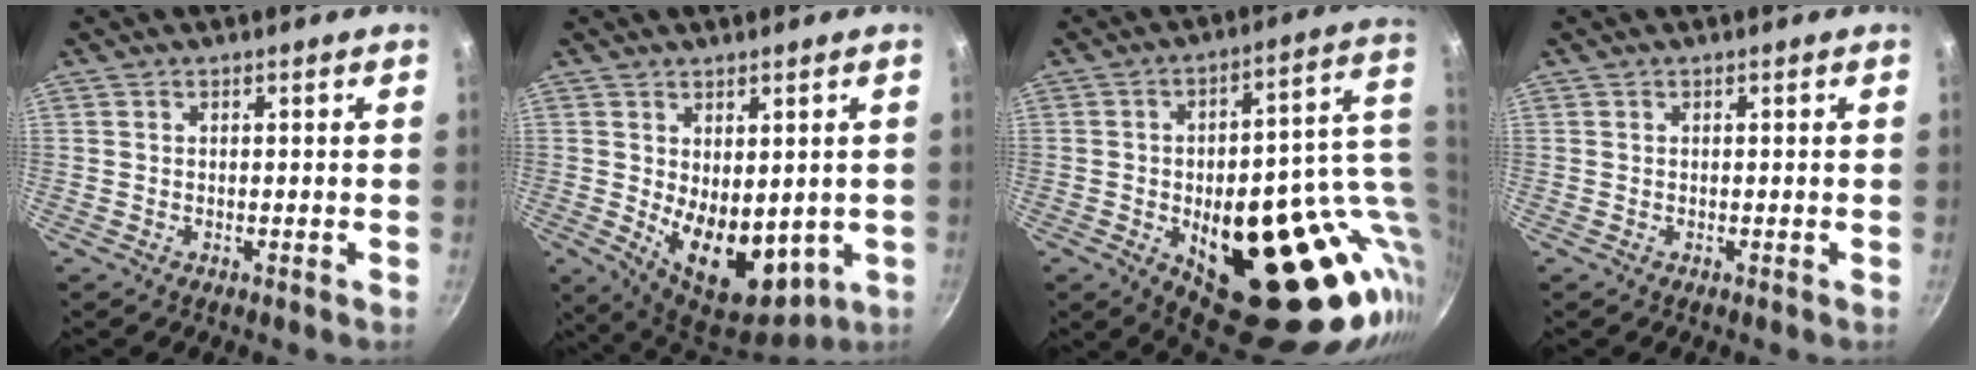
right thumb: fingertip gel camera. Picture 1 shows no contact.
{"total": 13.4, "force": [-0.8, 8.1, 10.6], "torque": [-0.132, -0.031, 0.014]}
{"total": 33.1, "force": [-5.2, 15.9, 28.5], "torque": [-0.309, -0.001, -0.043]}
{"total": 0.0}